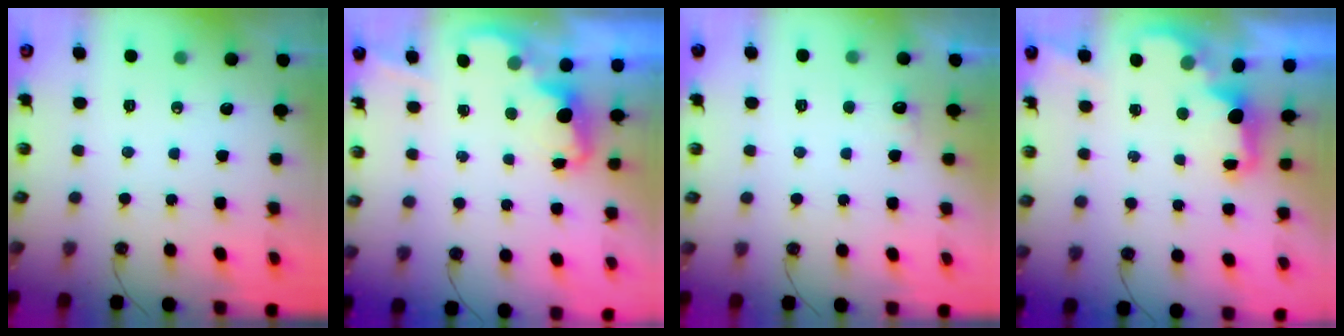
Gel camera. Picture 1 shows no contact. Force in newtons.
{"total": 2.0, "press": 1.9, "slide": 0.6}
{"total": 4.0, "press": 3.8, "slide": 1.1}
{"total": 2.3, "press": 2.2, "slide": 0.7}